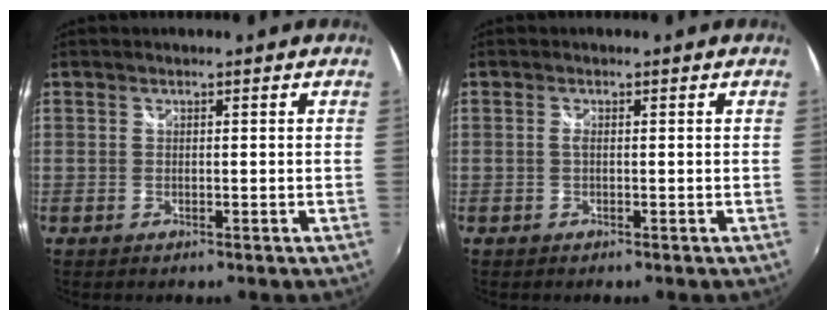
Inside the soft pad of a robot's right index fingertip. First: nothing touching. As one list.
[{"total": 0.7, "force": [0.0, 0.1, 0.7], "torque": [-0.013, 0.000, -0.003]}]